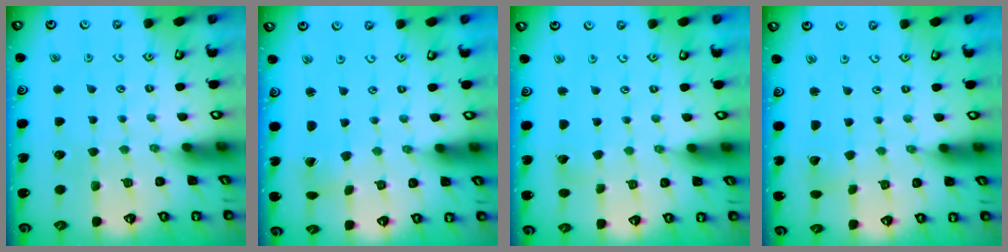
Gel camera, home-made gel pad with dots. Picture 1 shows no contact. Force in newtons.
{"total": 0.6, "press": 0.5, "slide": 0.2}
{"total": 2.8, "press": 2.8, "slide": 0.2}
{"total": 2.5, "press": 2.5, "slide": 0.3}